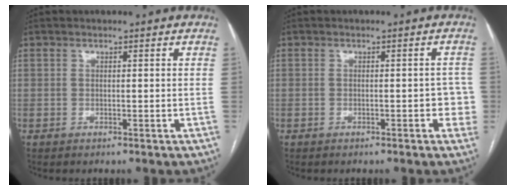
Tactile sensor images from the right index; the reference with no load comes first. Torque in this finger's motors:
{"motor_torque": [0.55, -0.09, 0.27, 0.03]}